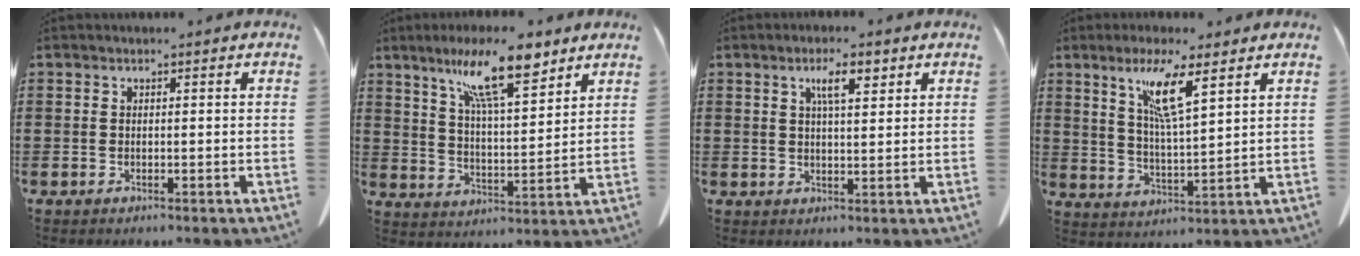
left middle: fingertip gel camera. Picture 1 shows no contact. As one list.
[{"total": 11.7, "force": [8.2, 2.6, 7.9], "torque": [-0.155, -0.024, 0.141]}, {"total": 4.6, "force": [2.5, 1.2, 3.7], "torque": [-0.068, 0.005, 0.039]}, {"total": 8.3, "force": [5.1, 1.0, 6.5], "torque": [-0.139, -0.003, 0.086]}]